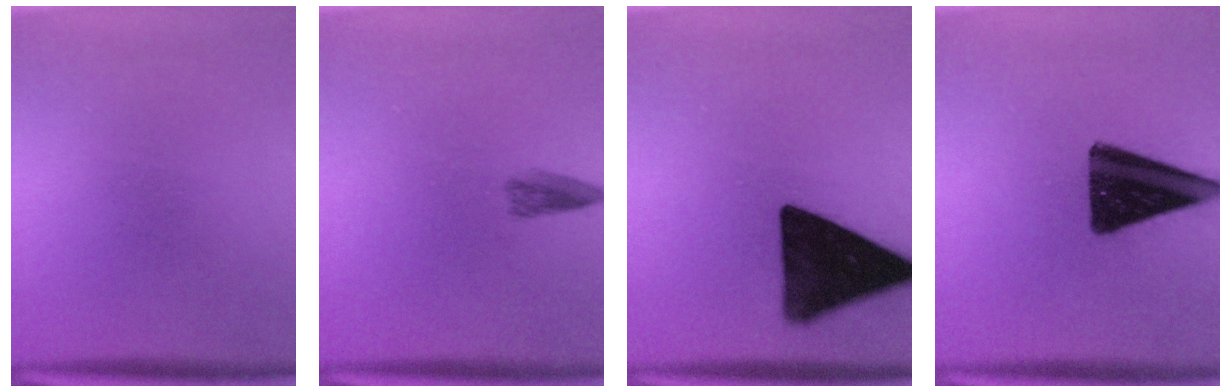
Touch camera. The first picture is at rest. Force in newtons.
{"total": 2.0}
{"total": 16.8}
{"total": 16.4}